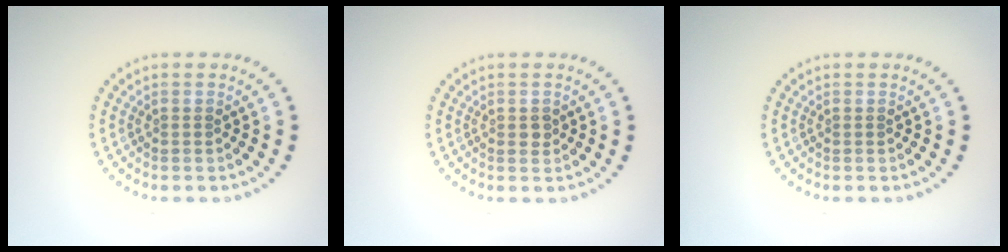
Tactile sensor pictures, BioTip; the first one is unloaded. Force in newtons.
{"total": 0.9, "press": 0.9, "slide": 0.0}
{"total": 0.0}